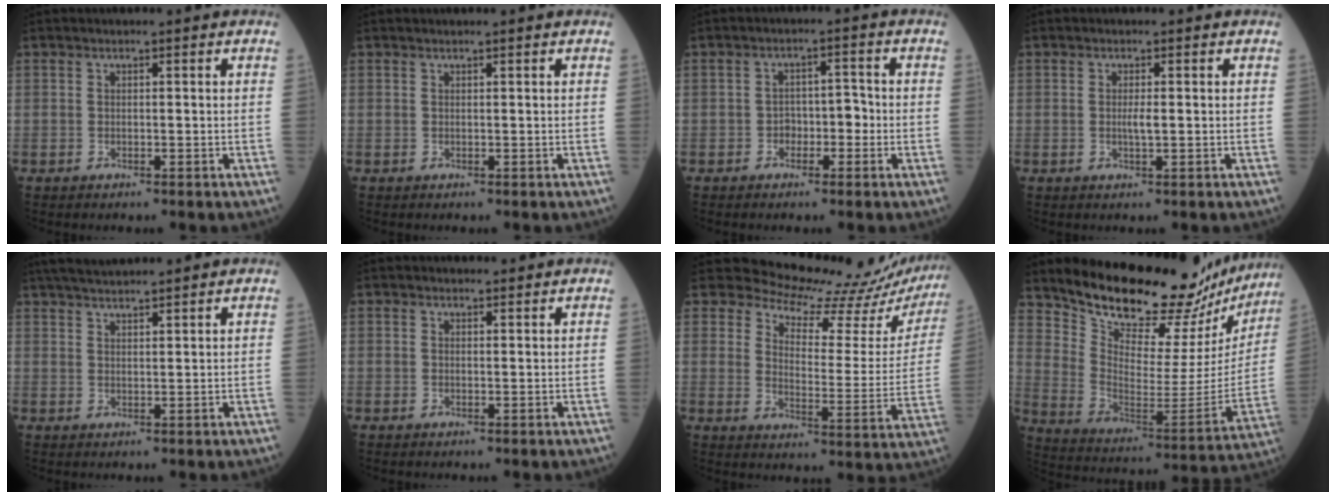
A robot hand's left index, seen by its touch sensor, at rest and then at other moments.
{"total": 0.5, "force": [0.5, -0.1, 0.3], "torque": [-0.006, 0.003, 0.009]}
{"total": 3.4, "force": [-1.3, 2.0, 2.3], "torque": [-0.031, 0.016, -0.024]}
{"total": 1.6, "force": [-0.2, 0.2, 1.5], "torque": [-0.033, -0.004, -0.003]}
{"total": 7.4, "force": [6.7, 0.4, 3.1], "torque": [-0.058, 0.030, 0.112]}
{"total": 0.9, "force": [0.8, 0.3, 0.0], "torque": [-0.008, -0.005, 0.011]}
{"total": 18.3, "force": [17.9, 2.3, 3.0], "torque": [-0.040, -0.107, 0.203]}
{"total": 25.4, "force": [23.7, 5.3, 7.6], "torque": [-0.126, -0.109, 0.322]}